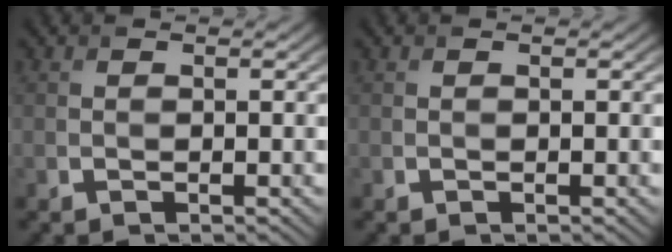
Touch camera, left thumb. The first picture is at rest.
{"total": 0.0}